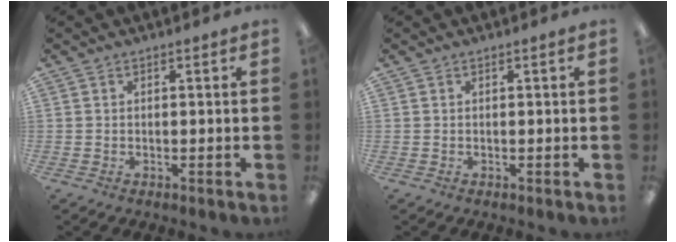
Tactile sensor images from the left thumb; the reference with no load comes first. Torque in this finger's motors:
{"motor_torque": [0.00, 0.00, 0.03, -0.01, 0.00]}